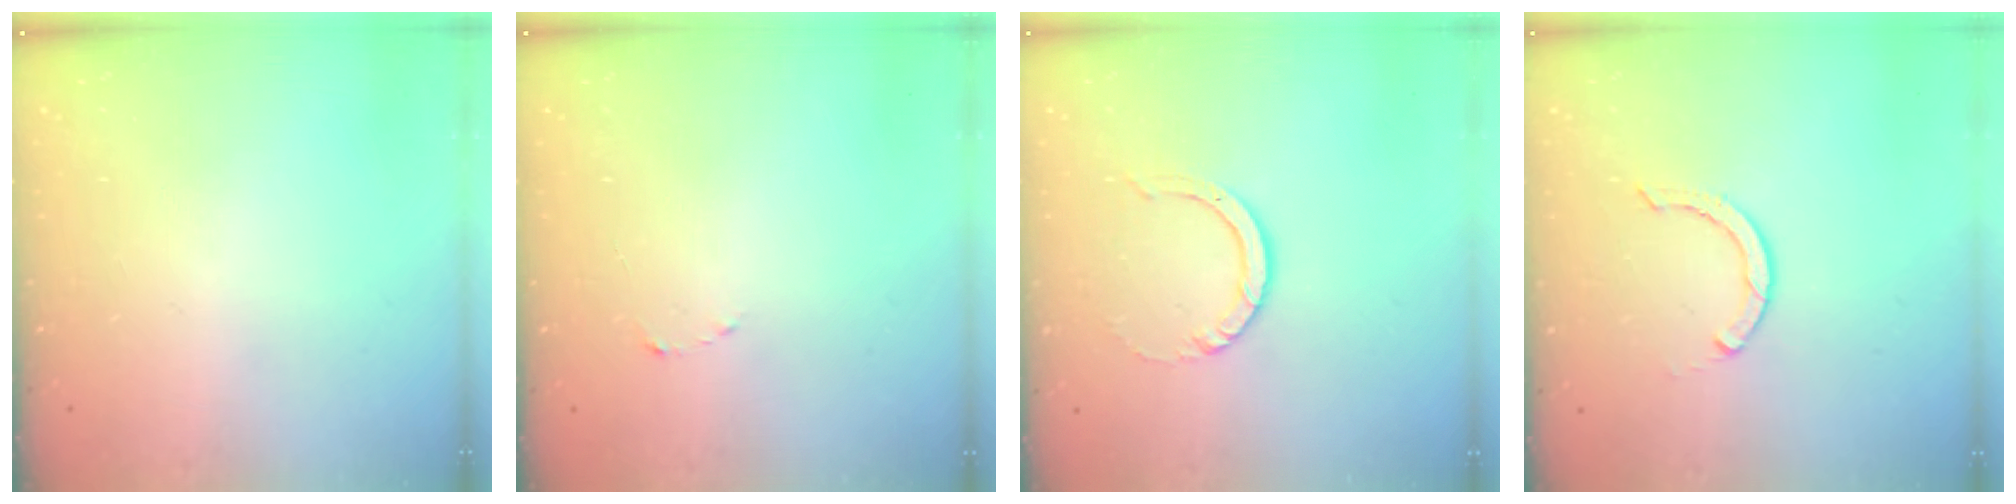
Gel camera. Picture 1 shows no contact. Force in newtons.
{"total": 1.5, "press": 1.5, "slide": 0.2}
{"total": 4.7, "press": 4.7, "slide": 0.4}
{"total": 2.6, "press": 2.6, "slide": 0.1}